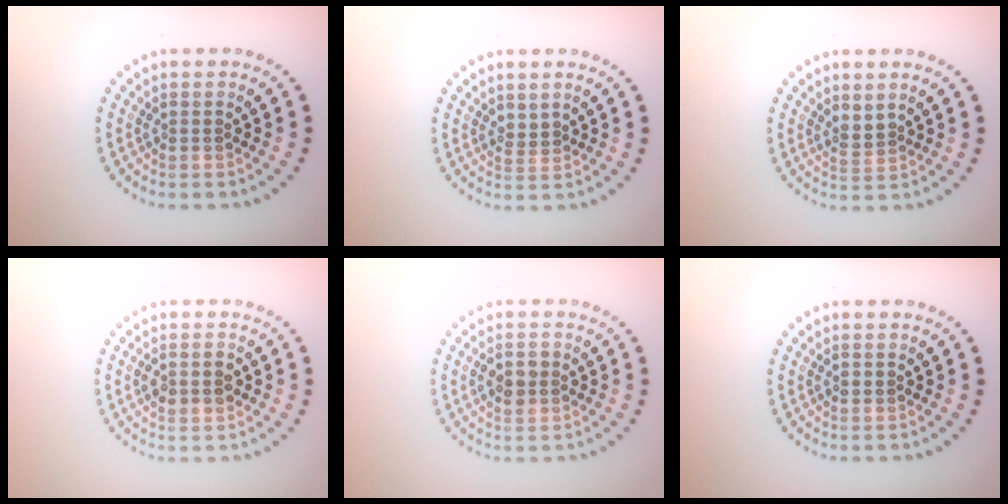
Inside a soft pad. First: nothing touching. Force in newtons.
{"total": 1.1, "press": 0.9, "slide": 0.7}
{"total": 1.6, "press": 1.2, "slide": 1.1}
{"total": 2.1, "press": 2.1, "slide": 0.1}
{"total": 2.8, "press": 2.8, "slide": 0.1}
{"total": 1.0, "press": 1.0, "slide": 0.1}